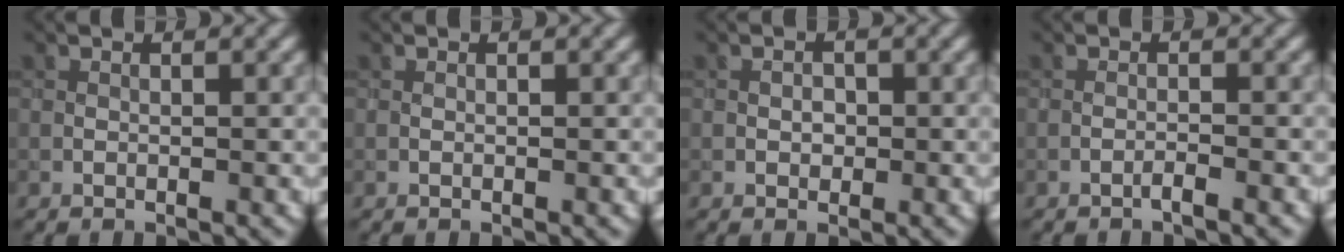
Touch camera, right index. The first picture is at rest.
{"total": 0.0}
{"total": 0.9, "force": [-0.1, 0.7, 0.5], "torque": [-0.005, -0.002, -0.004]}
{"total": 0.9, "force": [-0.7, 0.0, 0.6], "torque": [-0.009, 0.005, -0.016]}